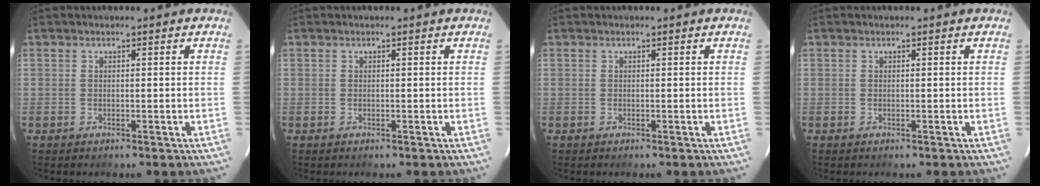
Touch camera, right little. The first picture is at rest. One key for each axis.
{"total": 0.0}
{"total": 0.0}
{"total": 0.0}